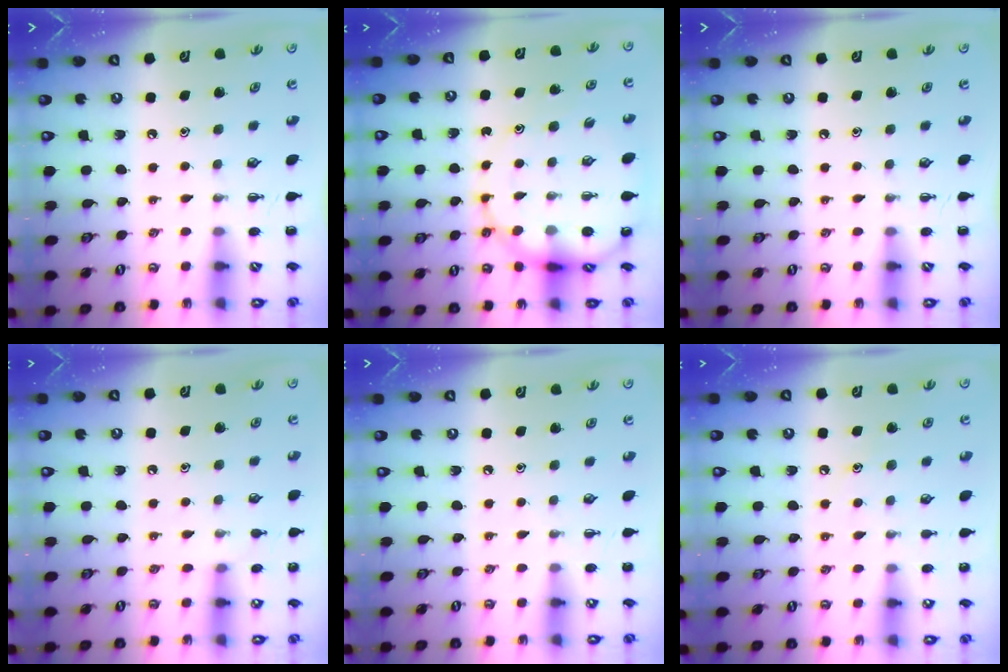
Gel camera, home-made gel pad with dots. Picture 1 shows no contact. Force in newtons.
{"total": 10.8, "press": 10.3, "slide": 2.9}
{"total": 0.0}
{"total": 5.5, "press": 5.2, "slide": 1.8}
{"total": 3.9, "press": 3.6, "slide": 1.4}
{"total": 6.1, "press": 5.8, "slide": 1.7}